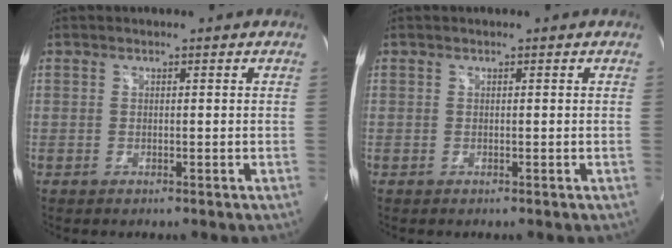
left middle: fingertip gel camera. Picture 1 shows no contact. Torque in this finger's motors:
{"motor_torque": [0.00, 0.00, 0.00, 0.00]}